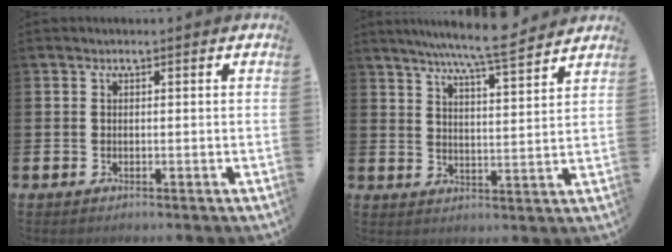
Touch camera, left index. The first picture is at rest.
{"total": 7.8, "force": [7.3, -0.1, 2.8], "torque": [-0.063, -0.044, 0.127]}